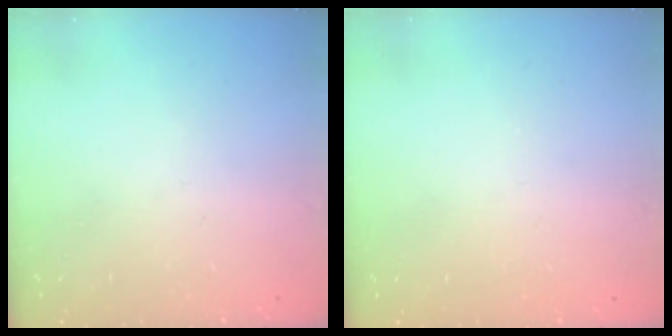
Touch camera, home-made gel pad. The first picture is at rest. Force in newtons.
{"total": 1.5, "press": 1.5, "slide": 0.1}